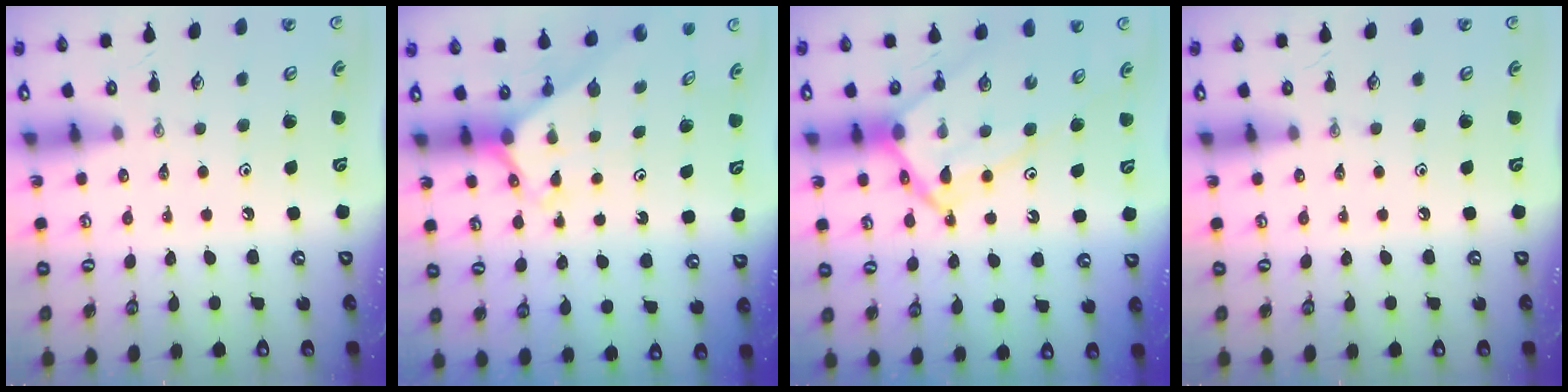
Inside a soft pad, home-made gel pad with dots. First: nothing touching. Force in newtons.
{"total": 2.4, "press": 2.4, "slide": 0.2}
{"total": 12.6, "press": 12.6, "slide": 1.5}
{"total": 0.0}